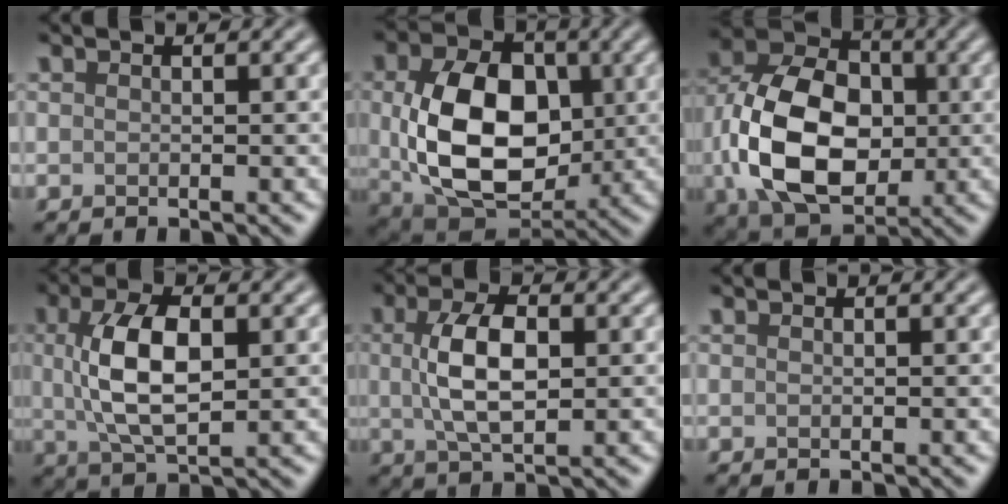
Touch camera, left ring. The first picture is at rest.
{"total": 11.6, "force": [0.1, 7.9, 8.4], "torque": [-0.157, -0.013, 0.011]}
{"total": 12.5, "force": [-1.2, 8.6, 9.0], "torque": [-0.189, -0.004, -0.028]}
{"total": 7.0, "force": [0.9, 3.2, 6.2], "torque": [-0.127, 0.003, 0.018]}
{"total": 5.7, "force": [0.6, 2.7, 5.0], "torque": [-0.103, 0.005, 0.011]}
{"total": 0.0}